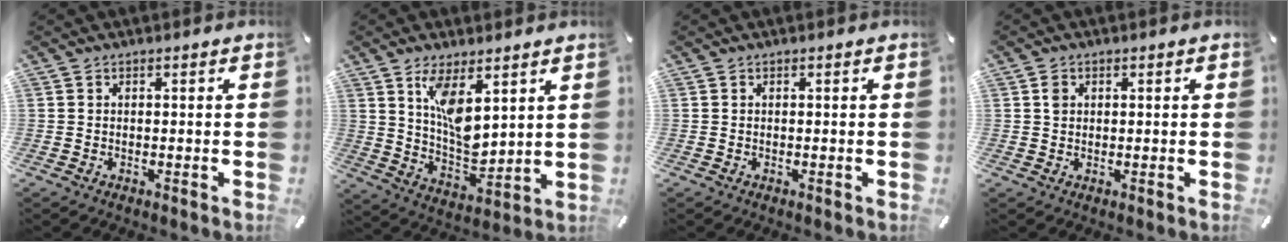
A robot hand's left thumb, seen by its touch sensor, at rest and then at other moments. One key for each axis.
{"total": 10.7, "fx": 5.3, "fy": 5.4, "fz": 7.6, "tx": -0.140, "ty": -0.031, "tz": 0.094}
{"total": 0.0}
{"total": 1.4, "fx": 0.4, "fy": 1.3, "fz": 0.5, "tx": -0.003, "ty": 0.003, "tz": 0.004}